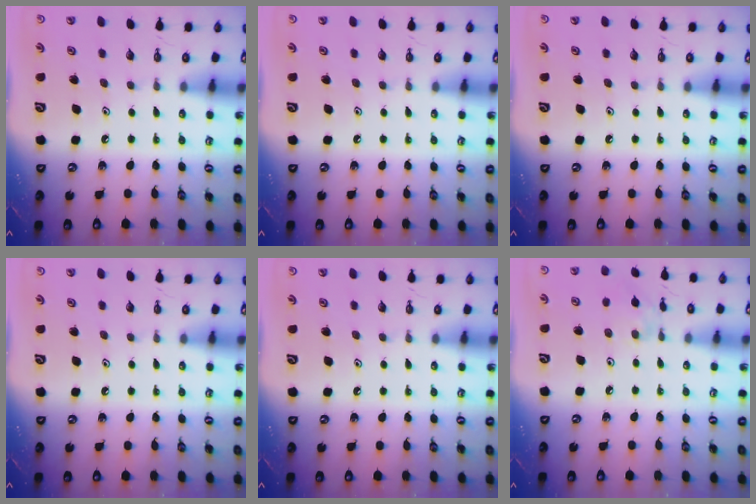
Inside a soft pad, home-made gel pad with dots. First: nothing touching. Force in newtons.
{"total": 0.0}
{"total": 0.0}
{"total": 0.0}
{"total": 0.0}
{"total": 3.4, "press": 3.4, "slide": 0.5}